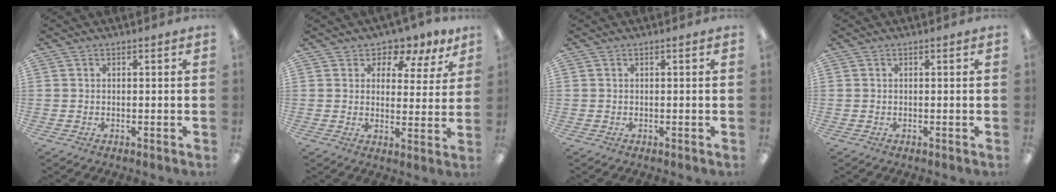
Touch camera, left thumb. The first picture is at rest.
{"total": 5.8, "force": [4.7, 2.9, 1.7], "torque": [-0.026, -0.035, 0.080]}
{"total": 0.0}
{"total": 0.0}